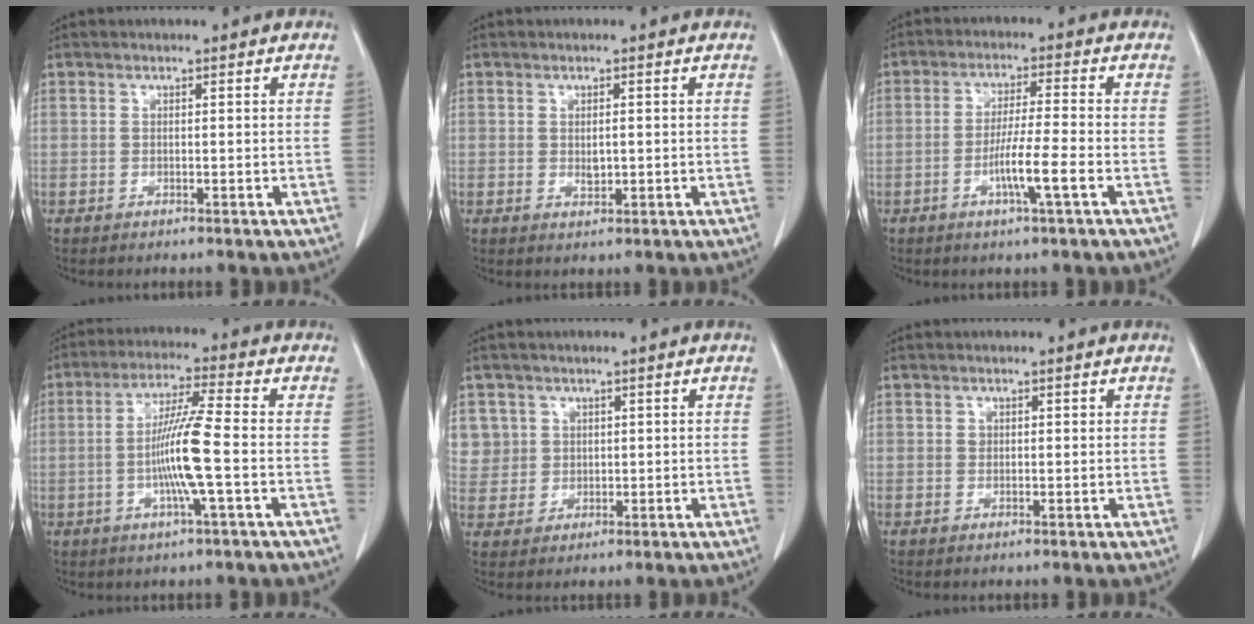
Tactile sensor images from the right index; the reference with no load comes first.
{"total": 1.6, "force": [0.0, 0.8, 1.4], "torque": [-0.024, -0.003, 0.003]}
{"total": 6.6, "force": [-2.5, -0.5, 6.1], "torque": [-0.113, -0.008, -0.048]}
{"total": 9.6, "force": [-1.6, -0.6, 9.4], "torque": [-0.182, -0.003, -0.036]}
{"total": 6.2, "force": [2.4, 5.7, 0.1], "torque": [0.000, 0.011, 0.059]}
{"total": 0.9, "force": [0.3, 0.8, 0.3], "torque": [-0.002, 0.000, 0.003]}